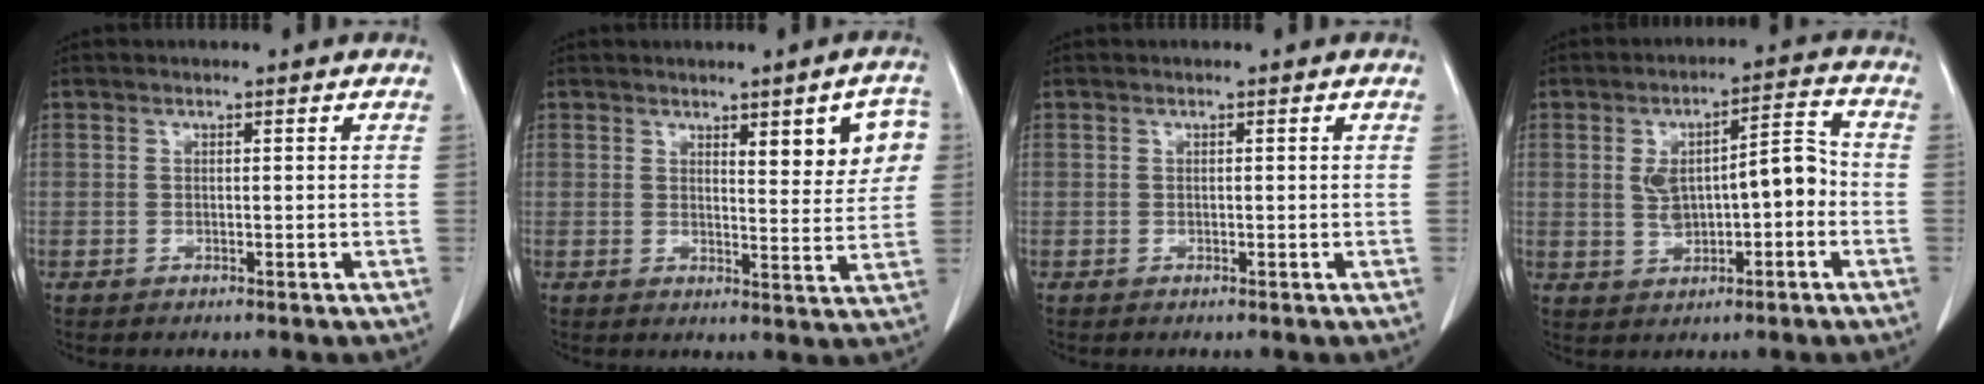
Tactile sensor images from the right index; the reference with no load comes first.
{"total": 7.6, "force": [2.9, 1.9, 6.8], "torque": [-0.078, 0.003, 0.036]}
{"total": 0.0}
{"total": 8.8, "force": [-0.7, 3.3, 8.1], "torque": [-0.135, 0.031, -0.002]}